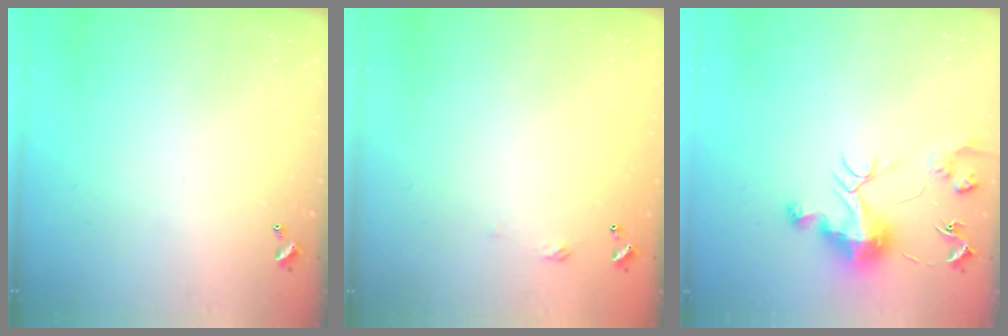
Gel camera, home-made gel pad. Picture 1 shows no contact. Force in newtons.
{"total": 2.7, "press": 2.6, "slide": 0.4}
{"total": 10.0, "press": 10.0, "slide": 0.6}